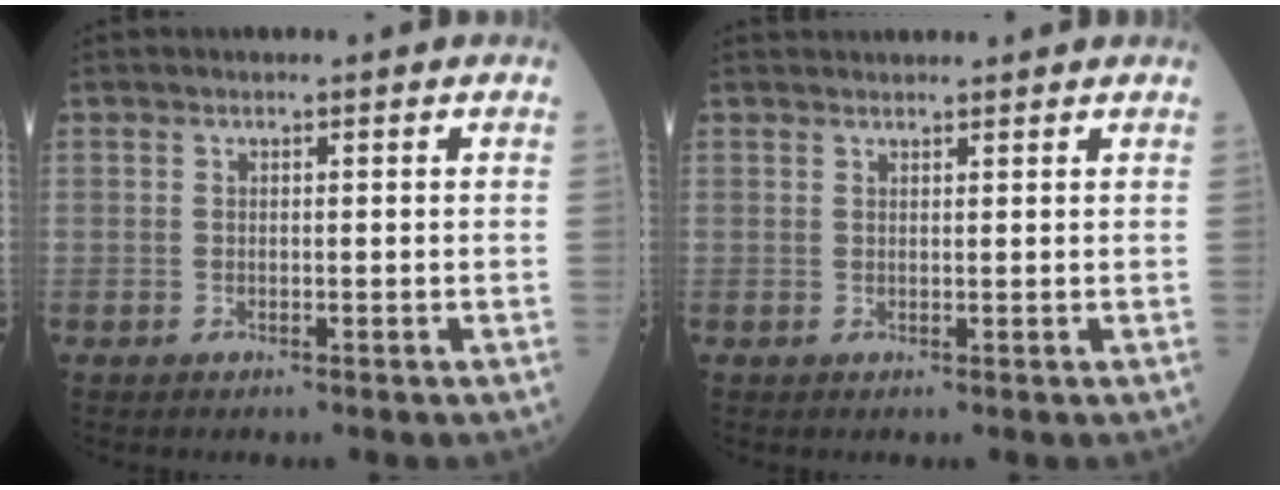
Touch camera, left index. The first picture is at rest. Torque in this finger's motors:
{"motor_torque": [-0.07, -0.05, -0.02, 0.00]}